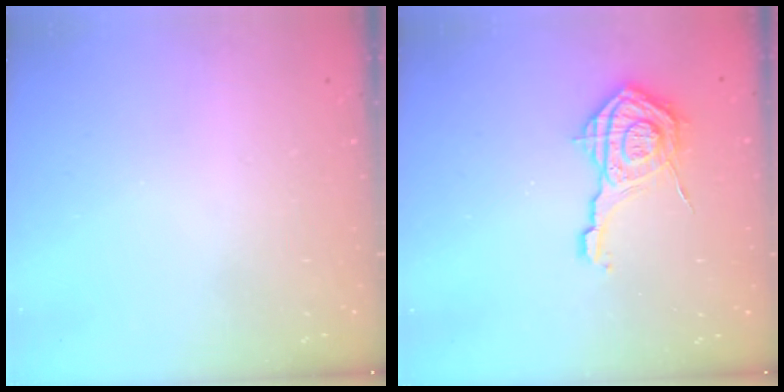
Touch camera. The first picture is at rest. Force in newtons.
{"total": 13.6, "press": 13.5, "slide": 1.4}